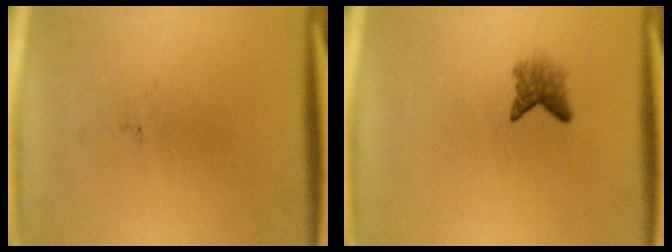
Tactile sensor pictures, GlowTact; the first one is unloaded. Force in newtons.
{"total": 2.2}